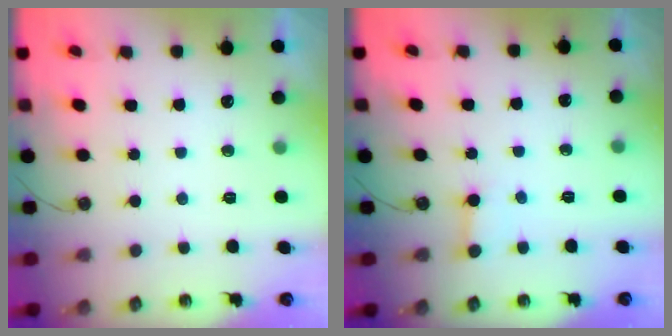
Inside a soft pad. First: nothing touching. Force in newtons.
{"total": 3.3, "press": 3.3, "slide": 0.4}